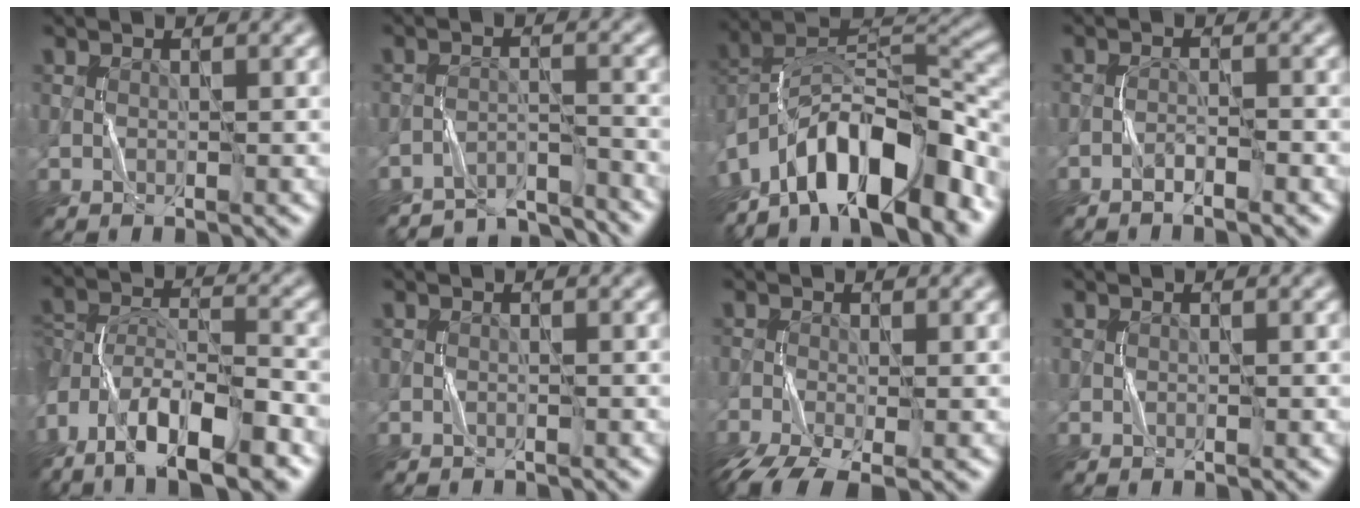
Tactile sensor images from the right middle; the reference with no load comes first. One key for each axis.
{"total": 6.6, "fx": -6.4, "fy": 1.0, "fz": 1.0, "tx": -0.016, "ty": -0.004, "tz": -0.102}
{"total": 12.2, "fx": -8.1, "fy": 4.3, "fz": 8.1, "tx": -0.125, "ty": 0.017, "tz": -0.148}
{"total": 1.7, "fx": -1.4, "fy": 0.1, "fz": 1.0, "tx": -0.023, "ty": 0.006, "tz": -0.028}
{"total": 12.4, "fx": -8.9, "fy": 4.0, "fz": 7.5, "tx": -0.125, "ty": 0.000, "tz": -0.142}
{"total": 0.9, "fx": -0.9, "fy": 0.1, "fz": -0.1, "tx": 0.003, "ty": -0.004, "tz": -0.016}
{"total": 5.0, "fx": -3.4, "fy": 1.6, "fz": 3.3, "tx": -0.067, "ty": -0.017, "tz": -0.070}
{"total": 0.0}